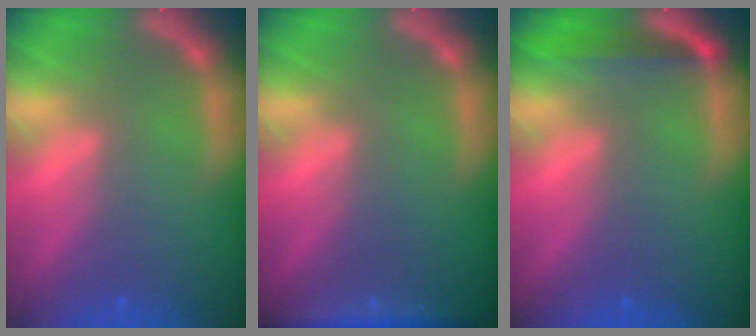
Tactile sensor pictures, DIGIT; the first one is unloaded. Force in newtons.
{"total": 3.5}
{"total": 3.0}